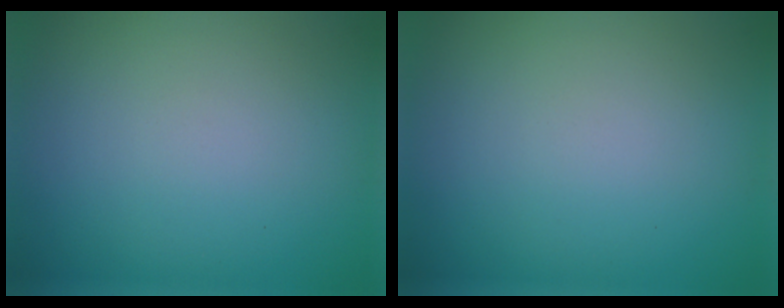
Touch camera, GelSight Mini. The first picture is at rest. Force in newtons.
{"total": 0.0}